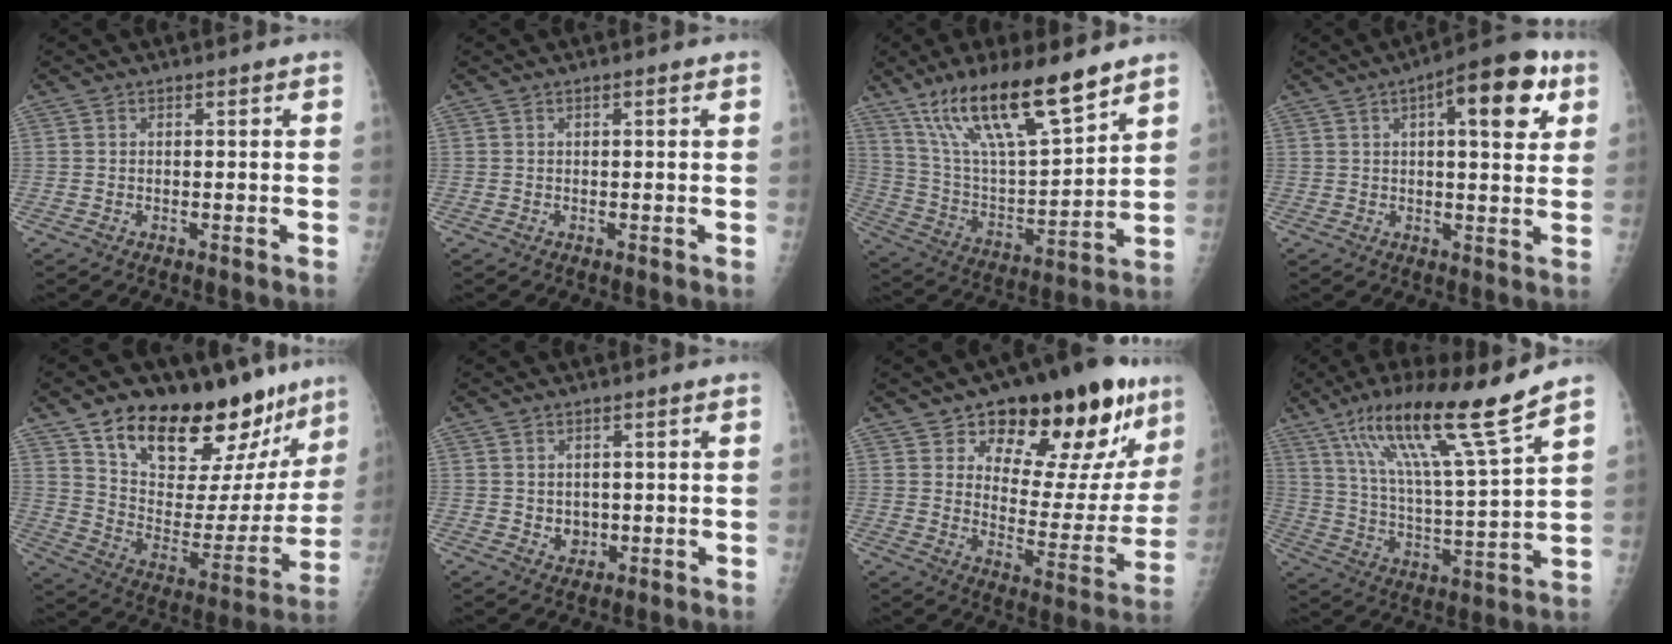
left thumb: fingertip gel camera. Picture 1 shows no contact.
{"total": 0.6, "force": [0.2, 0.1, 0.6], "torque": [-0.012, 0.001, 0.003]}
{"total": 21.0, "force": [14.3, 5.2, 14.5], "torque": [-0.240, -0.054, 0.268]}
{"total": 13.4, "force": [5.2, 4.8, 11.5], "torque": [-0.129, 0.001, 0.061]}
{"total": 28.0, "force": [19.8, 12.2, 15.5], "torque": [-0.192, -0.088, 0.307]}
{"total": 3.0, "force": [0.0, 2.6, 1.5], "torque": [-0.011, -0.001, 0.008]}
{"total": 26.6, "force": [15.4, 12.0, 18.1], "torque": [-0.199, -0.051, 0.225]}
{"total": 18.4, "force": [12.5, 0.4, 13.4], "torque": [-0.224, -0.057, 0.219]}